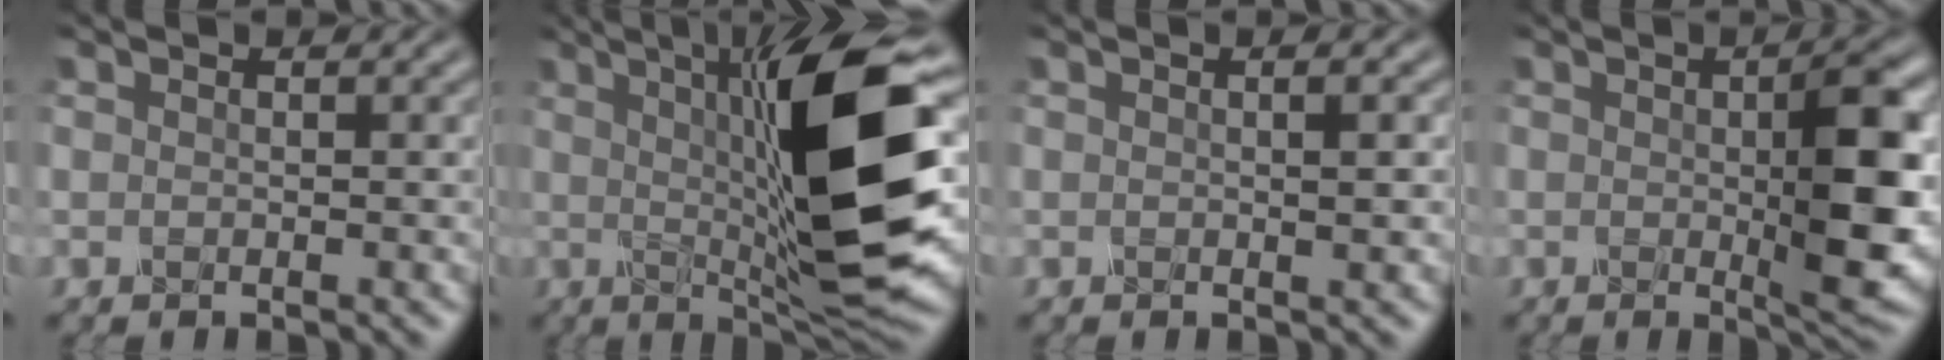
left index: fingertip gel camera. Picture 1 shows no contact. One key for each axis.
{"total": 13.4, "fx": 1.4, "fy": 2.3, "fz": 13.1, "tx": -0.192, "ty": 0.004, "tz": 0.028}
{"total": 1.4, "fx": 0.2, "fy": 0.3, "fz": 1.4, "tx": -0.019, "ty": 0.004, "tz": 0.001}
{"total": 7.1, "fx": 0.2, "fy": 1.4, "fz": 7.0, "tx": -0.091, "ty": -0.002, "tz": 0.005}